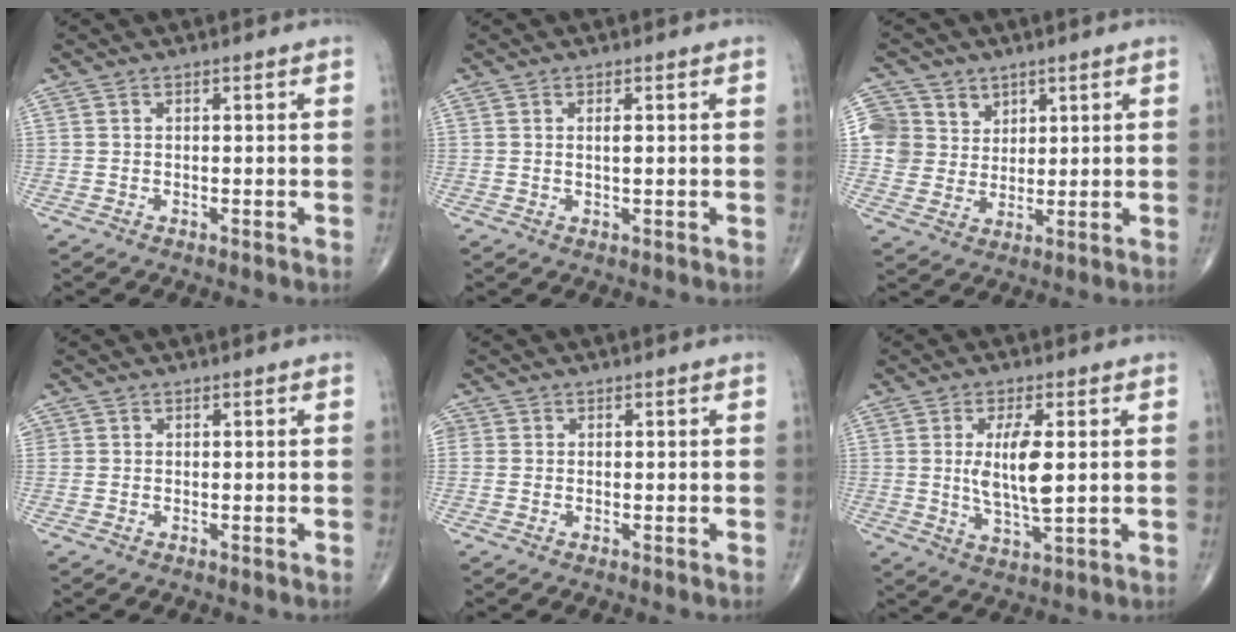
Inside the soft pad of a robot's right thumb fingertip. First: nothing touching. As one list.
[{"total": 1.3, "force": [0.3, 0.3, 1.2], "torque": [-0.020, 0.000, 0.006]}, {"total": 8.1, "force": [3.6, 7.1, 1.0], "torque": [0.015, -0.020, 0.074]}, {"total": 0.6, "force": [0.1, 0.6, 0.0], "torque": [0.006, 0.003, 0.001]}, {"total": 1.4, "force": [0.1, 1.3, 0.4], "torque": [0.002, 0.004, 0.000]}, {"total": 8.9, "force": [1.2, 2.7, 8.4], "torque": [-0.155, -0.020, 0.025]}]